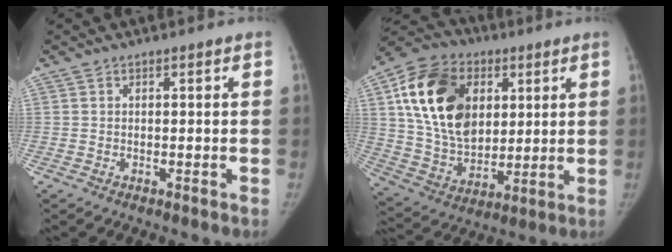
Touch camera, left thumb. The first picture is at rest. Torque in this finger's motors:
{"motor_torque": [0.16, 0.64, 1.77, -1.01, 0.42]}